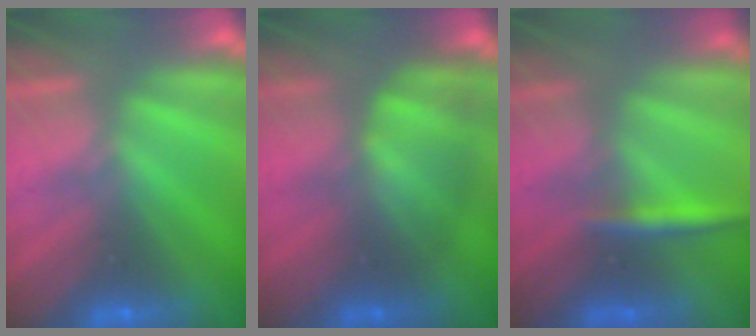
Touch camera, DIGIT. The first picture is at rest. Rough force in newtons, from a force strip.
{"total": 2.1}
{"total": 2.7}